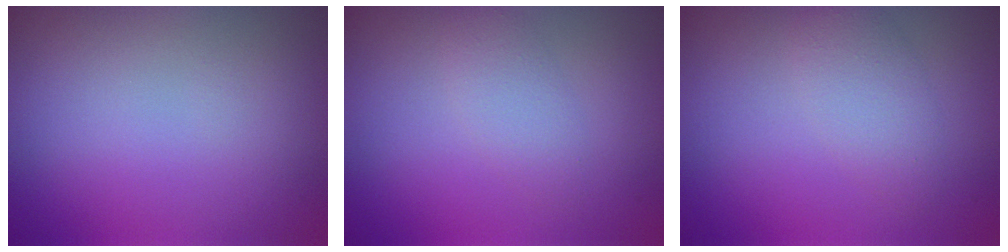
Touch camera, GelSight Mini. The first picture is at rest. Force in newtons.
{"total": 2.1, "press": 2.1, "slide": 0.1}
{"total": 2.6, "press": 2.6, "slide": 0.1}